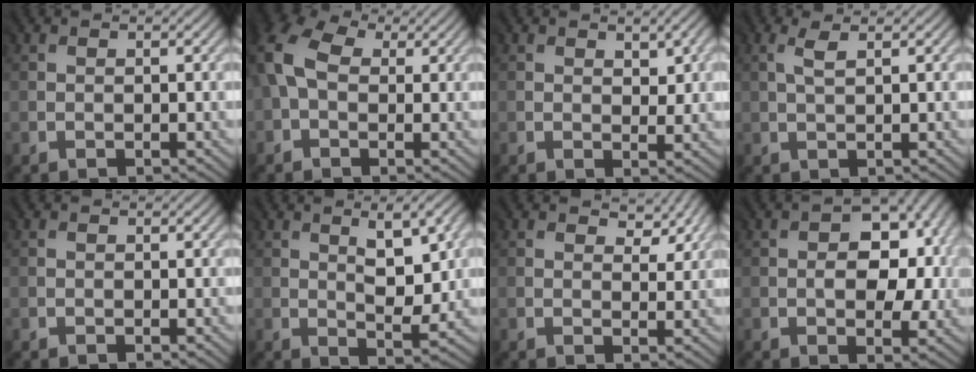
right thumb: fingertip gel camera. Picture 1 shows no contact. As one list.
[{"total": 9.8, "force": [1.3, 6.7, 7.0], "torque": [-0.191, 0.005, 0.024]}, {"total": 2.9, "force": [1.2, 1.5, 2.2], "torque": [-0.038, -0.006, 0.025]}, {"total": 1.4, "force": [0.9, 0.1, 1.1], "torque": [-0.030, 0.003, 0.019]}, {"total": 0.0}, {"total": 6.2, "force": [1.9, 2.1, 5.5], "torque": [-0.094, -0.007, 0.037]}, {"total": 3.7, "force": [2.1, 2.0, 2.3], "torque": [-0.034, -0.007, 0.034]}, {"total": 9.8, "force": [0.4, 5.9, 7.9], "torque": [-0.105, -0.002, 0.012]}]